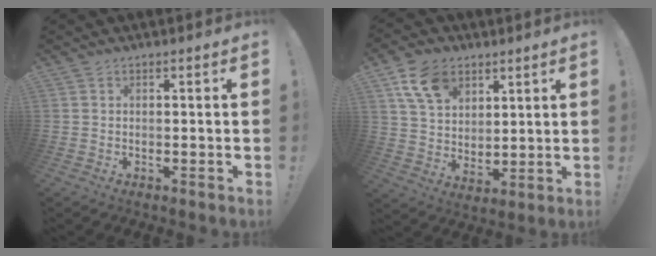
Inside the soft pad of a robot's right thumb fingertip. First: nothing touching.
{"total": 13.1, "force": [7.2, 8.8, 6.6], "torque": [-0.111, -0.025, 0.141]}